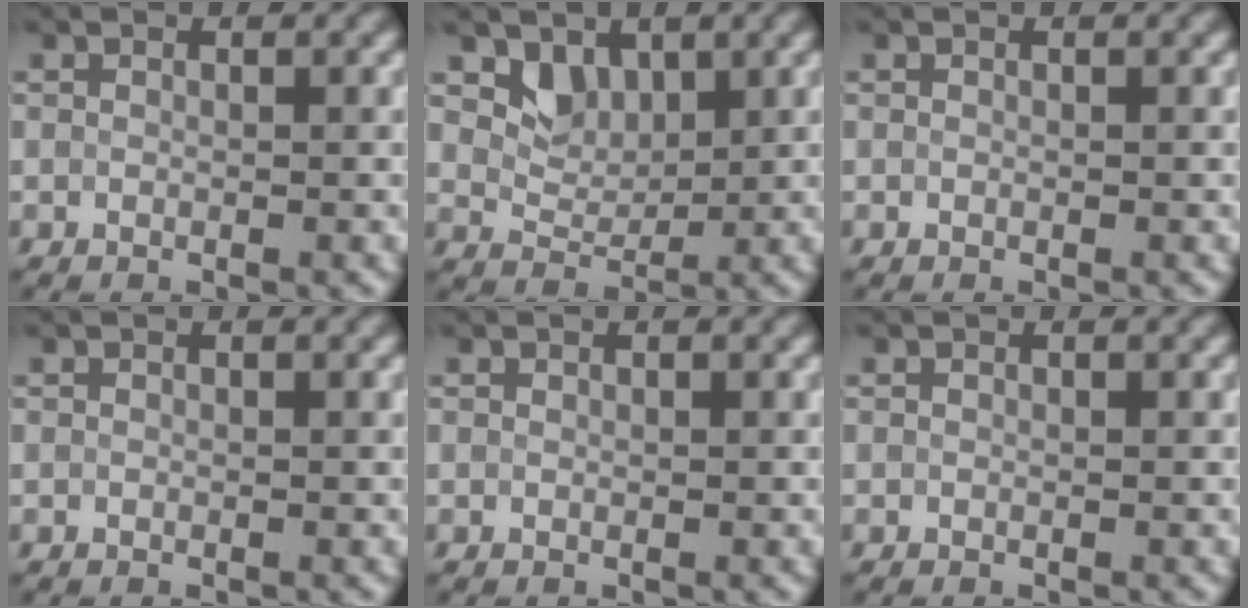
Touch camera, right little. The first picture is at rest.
{"total": 2.6, "force": [1.6, 1.7, 1.1], "torque": [-0.026, -0.009, 0.030]}
{"total": 0.0}
{"total": 0.0}
{"total": 0.0}
{"total": 0.0}